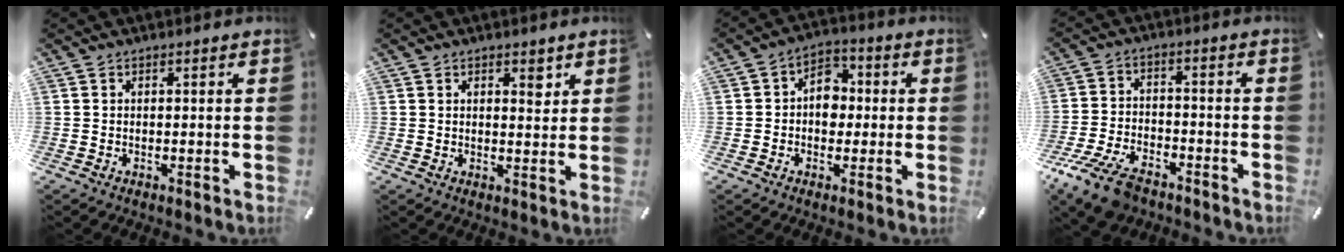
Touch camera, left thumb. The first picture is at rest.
{"total": 3.1, "force": [1.6, 1.8, 2.0], "torque": [-0.010, -0.009, 0.021]}
{"total": 6.6, "force": [-0.8, 5.5, 3.6], "torque": [-0.050, 0.014, -0.018]}
{"total": 11.2, "force": [-7.9, 5.4, 5.8], "torque": [-0.115, 0.040, -0.149]}